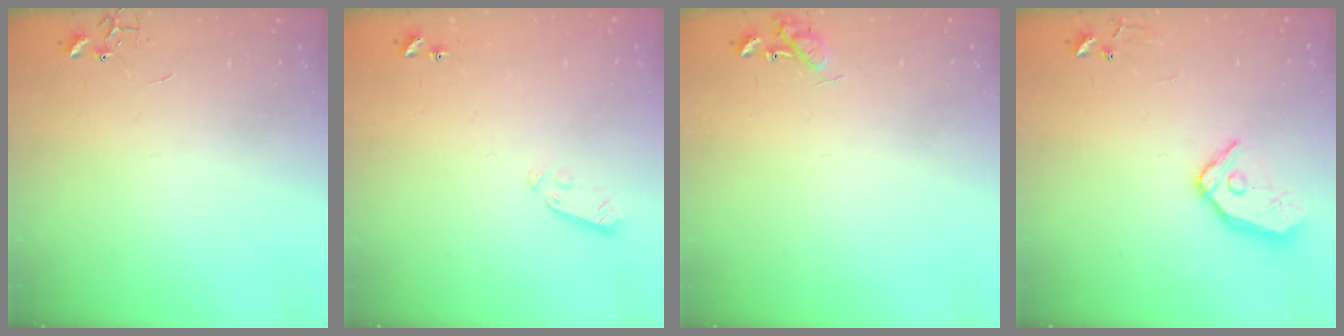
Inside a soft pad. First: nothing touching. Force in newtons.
{"total": 3.9, "press": 3.8, "slide": 0.9}
{"total": 8.6, "press": 8.6, "slide": 0.7}
{"total": 12.4, "press": 12.2, "slide": 2.1}